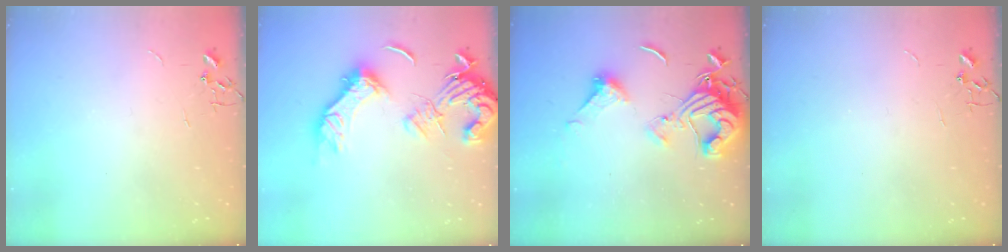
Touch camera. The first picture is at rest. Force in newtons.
{"total": 17.9, "press": 17.8, "slide": 2.3}
{"total": 15.3, "press": 15.3, "slide": 1.6}
{"total": 0.0}